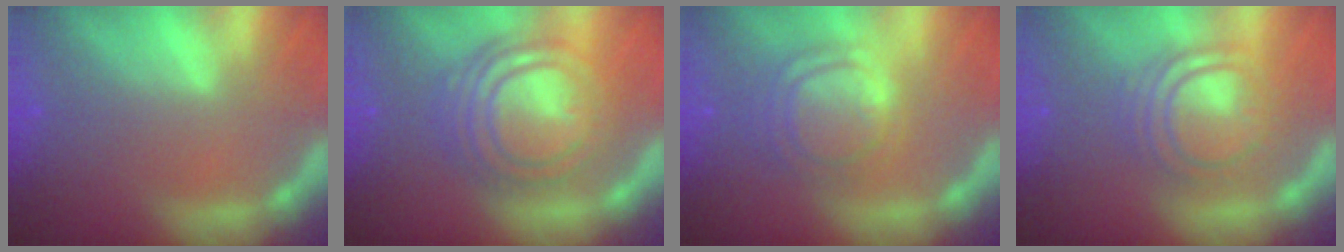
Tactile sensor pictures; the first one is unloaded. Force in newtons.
{"total": 10.0}
{"total": 6.1}
{"total": 6.5}